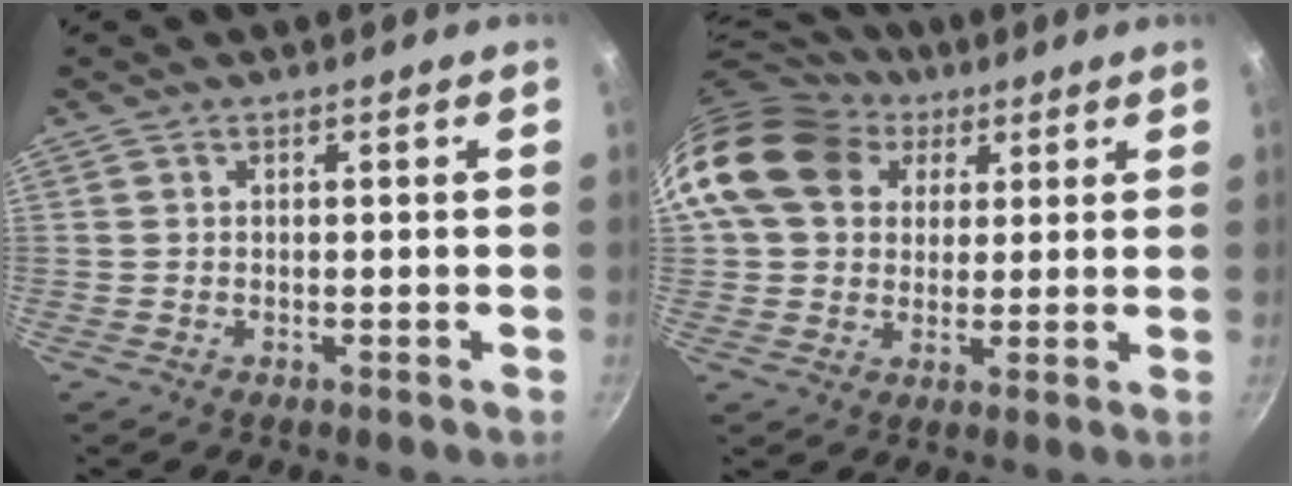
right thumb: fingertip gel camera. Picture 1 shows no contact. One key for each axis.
{"total": 18.1, "fx": 6.4, "fy": 14.0, "fz": 9.5, "tx": -0.163, "ty": 0.020, "tz": 0.105}